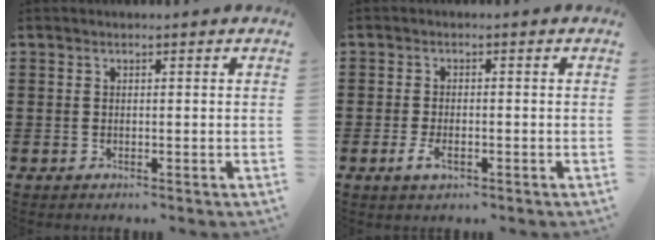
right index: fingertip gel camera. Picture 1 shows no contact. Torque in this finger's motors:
{"motor_torque": [1.07, 1.07, 0.06, 0.04]}